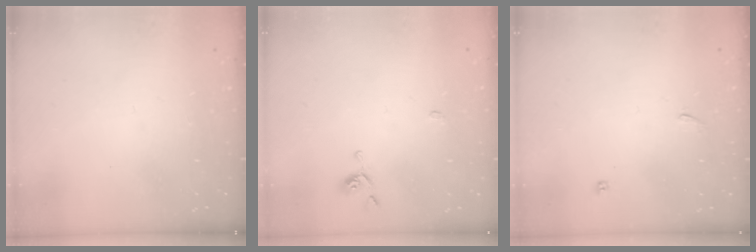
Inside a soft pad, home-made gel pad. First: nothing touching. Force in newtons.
{"total": 0.9, "press": 0.8, "slide": 0.4}
{"total": 1.9, "press": 1.6, "slide": 1.0}